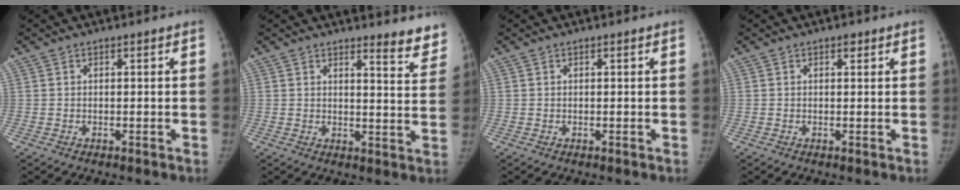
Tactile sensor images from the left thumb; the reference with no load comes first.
{"total": 7.5, "force": [6.8, 1.5, 2.7], "torque": [-0.004, -0.054, 0.066]}
{"total": 0.0}
{"total": 1.0, "force": [0.6, 0.6, 0.6], "torque": [-0.003, -0.002, 0.006]}